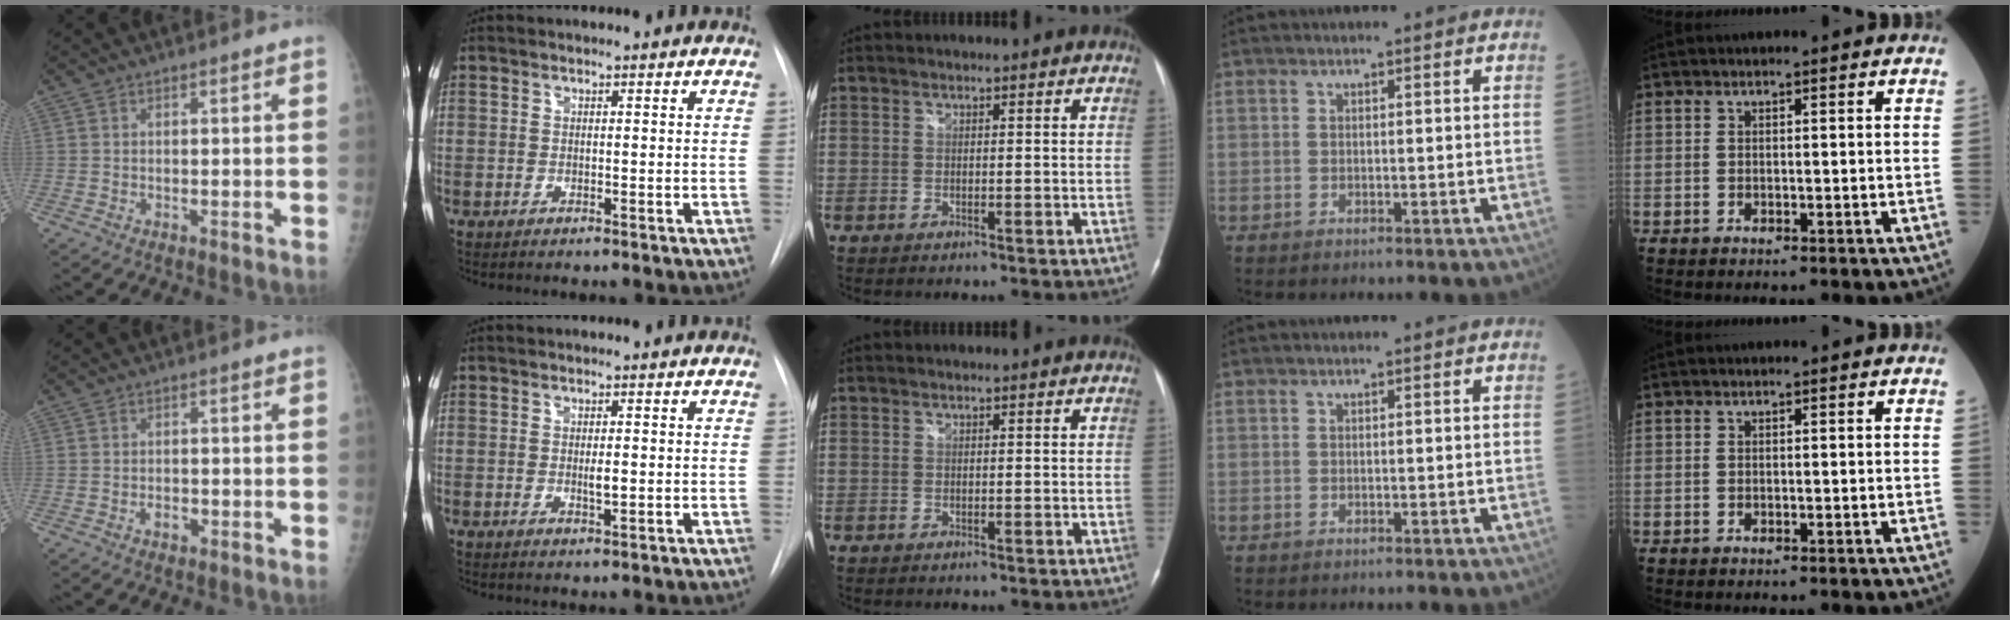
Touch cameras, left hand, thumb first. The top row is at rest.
{"thumb": {"total": 1.9, "force": [-0.8, 1.2, 1.1], "torque": [-0.013, 0.005, -0.012]}, "index": {"total": 1.6, "force": [-0.1, 0.4, 1.6], "torque": [-0.030, -0.004, 0.000]}}